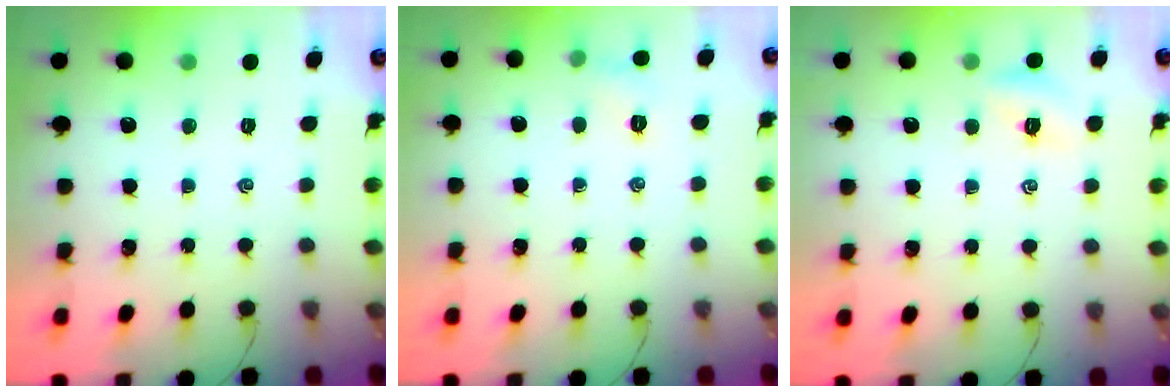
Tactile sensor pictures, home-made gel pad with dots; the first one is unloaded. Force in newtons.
{"total": 5.0, "press": 4.7, "slide": 1.5}
{"total": 4.5, "press": 4.2, "slide": 1.4}